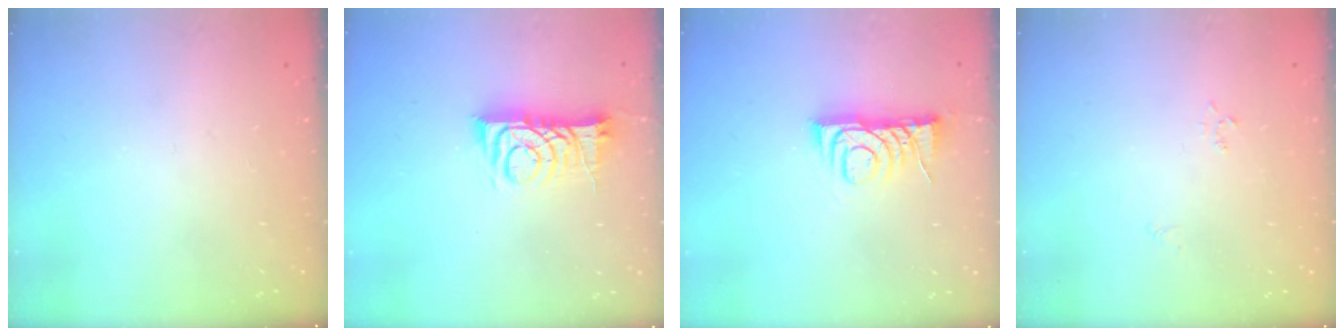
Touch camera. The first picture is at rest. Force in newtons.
{"total": 10.3, "press": 10.3, "slide": 0.6}
{"total": 7.8, "press": 7.8, "slide": 0.4}
{"total": 2.3, "press": 2.3, "slide": 0.2}